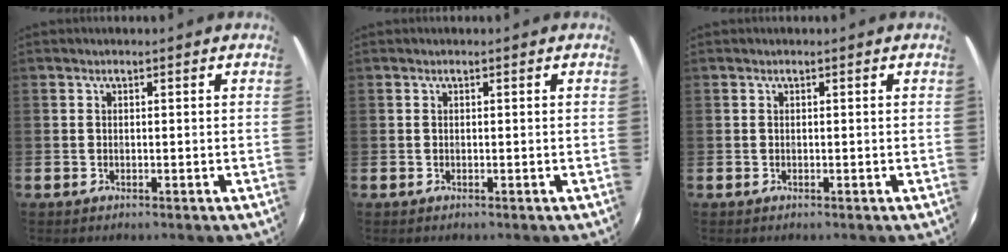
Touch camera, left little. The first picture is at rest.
{"total": 0.0}
{"total": 0.0}